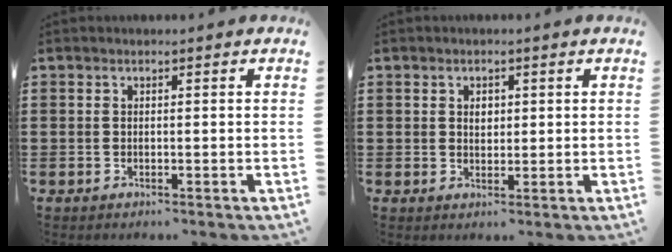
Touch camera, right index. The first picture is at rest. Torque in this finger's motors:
{"motor_torque": [0.69, 0.66, 0.32, 0.02]}